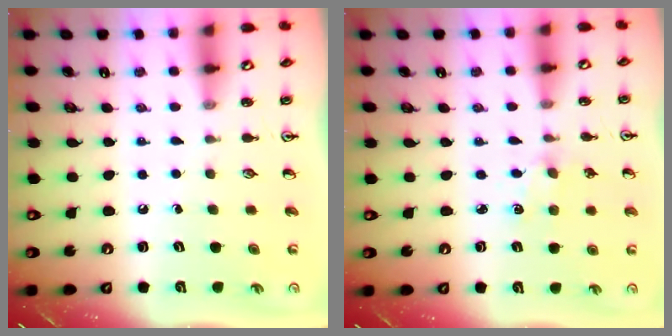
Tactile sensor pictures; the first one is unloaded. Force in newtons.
{"total": 1.9, "press": 1.9, "slide": 0.2}